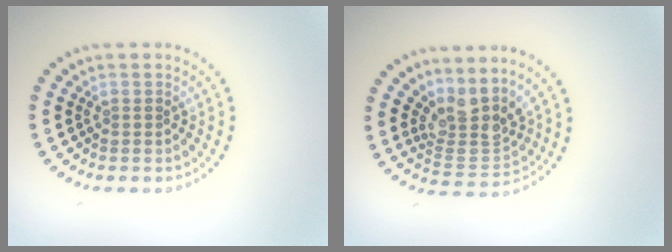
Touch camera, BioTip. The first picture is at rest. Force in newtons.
{"total": 3.7, "press": 2.6, "slide": 2.6}